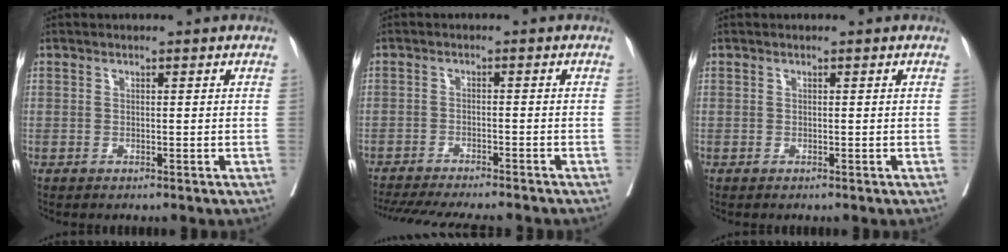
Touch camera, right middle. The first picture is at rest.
{"total": 15.4, "force": [-13.7, 1.7, 6.8], "torque": [-0.134, -0.027, -0.190]}
{"total": 0.0}